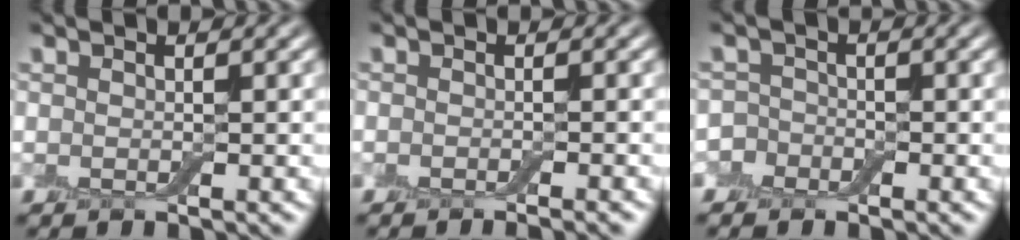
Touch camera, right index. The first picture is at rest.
{"total": 1.5, "force": [-1.2, 0.1, 1.0], "torque": [-0.011, -0.002, -0.018]}
{"total": 3.1, "force": [-1.9, 2.4, 0.5], "torque": [0.010, 0.006, -0.049]}